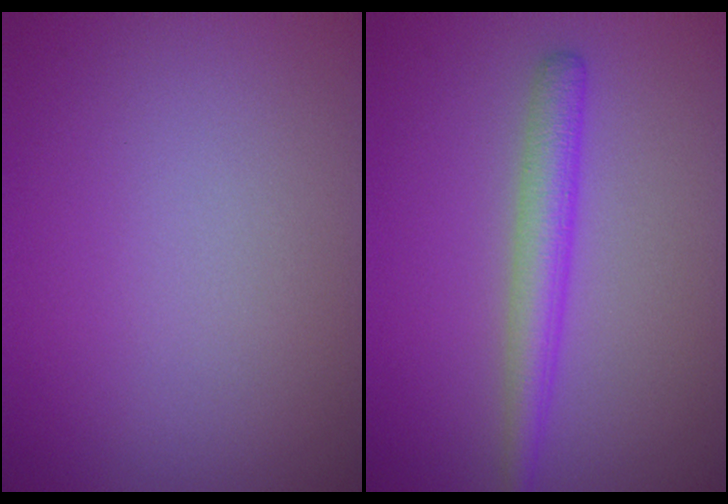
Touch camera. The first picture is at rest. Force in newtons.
{"total": 3.0, "press": 3.0, "slide": 0.2}